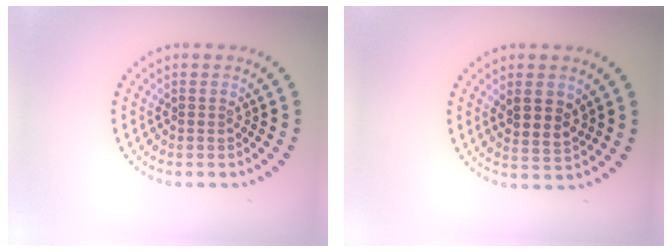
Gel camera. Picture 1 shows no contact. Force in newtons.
{"total": 2.8, "press": 2.6, "slide": 1.1}